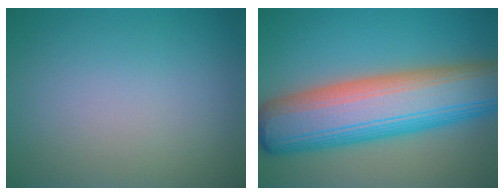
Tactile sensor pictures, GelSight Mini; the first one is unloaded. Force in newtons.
{"total": 13.1, "press": 13.1, "slide": 0.4}